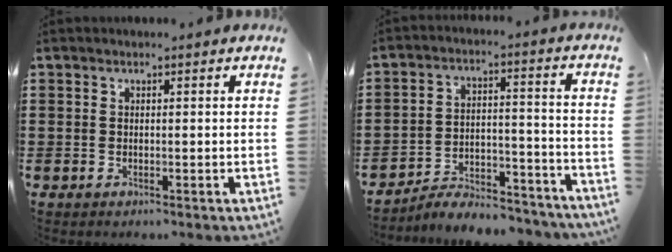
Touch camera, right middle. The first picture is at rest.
{"total": 5.5, "force": [-5.4, 0.7, 1.2], "torque": [-0.014, 0.010, -0.102]}